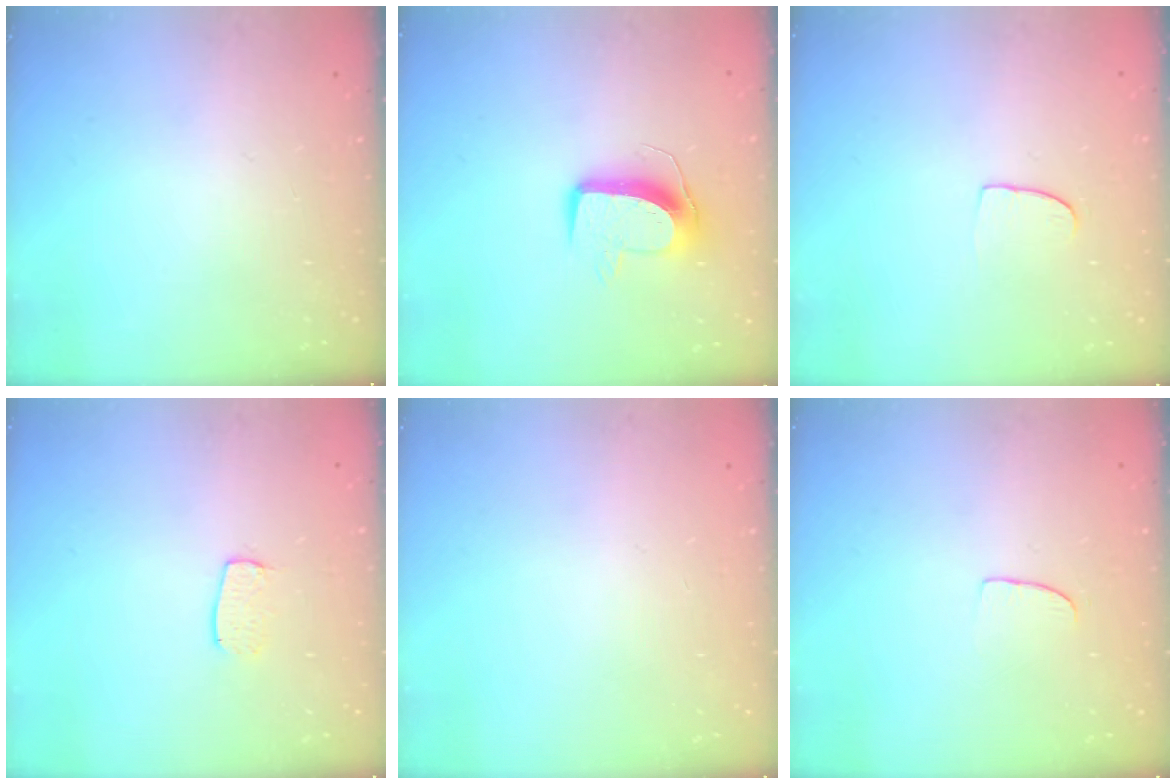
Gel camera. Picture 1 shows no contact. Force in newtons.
{"total": 10.3, "press": 10.3, "slide": 0.7}
{"total": 4.8, "press": 4.8, "slide": 0.4}
{"total": 5.5, "press": 5.5, "slide": 0.4}
{"total": 0.0}
{"total": 5.4, "press": 5.3, "slide": 0.4}